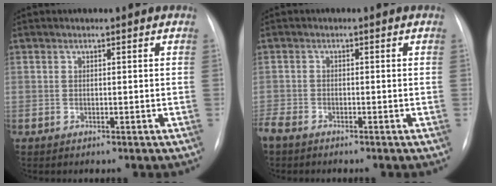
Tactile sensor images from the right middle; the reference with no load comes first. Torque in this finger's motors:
{"motor_torque": [0.97, -1.17, 1.05, 0.21]}